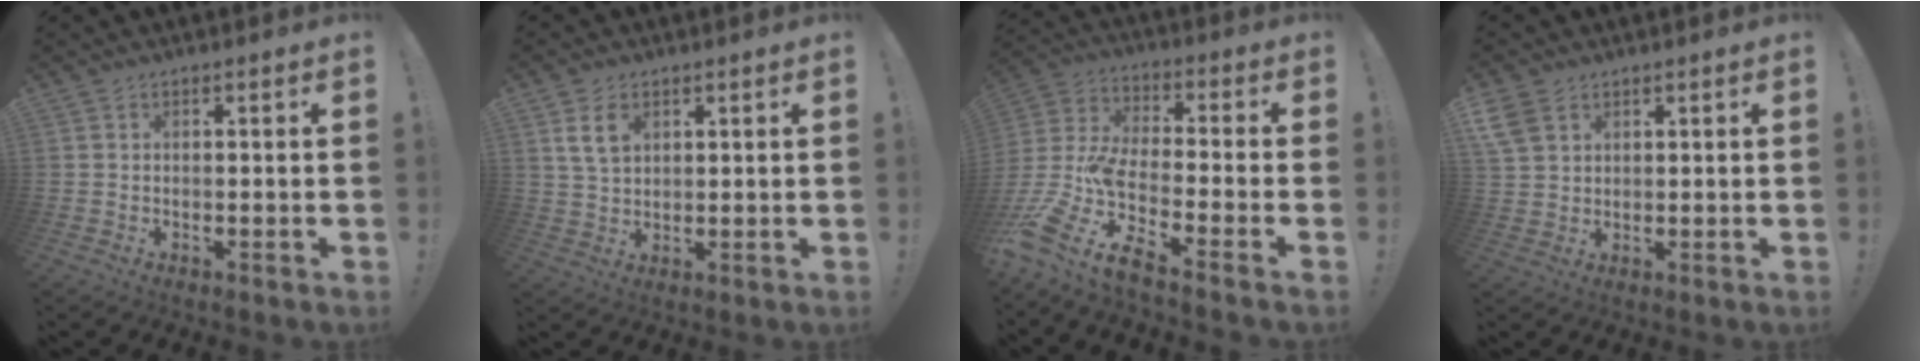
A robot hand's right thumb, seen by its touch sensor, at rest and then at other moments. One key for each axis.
{"total": 6.3, "fx": 2.7, "fy": 4.1, "fz": 3.9, "tx": -0.068, "ty": 0.000, "tz": 0.052}
{"total": 12.3, "fx": -8.1, "fy": 4.4, "fz": 8.1, "tx": -0.166, "ty": 0.015, "tz": -0.143}
{"total": 5.7, "fx": 3.2, "fy": 3.7, "fz": 2.9, "tx": -0.061, "ty": -0.010, "tz": 0.064}